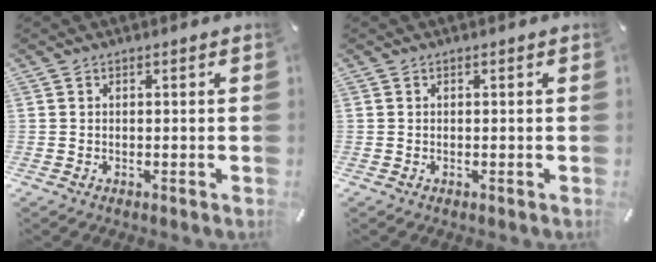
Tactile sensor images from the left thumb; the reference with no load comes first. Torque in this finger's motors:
{"motor_torque": [0.02, 0.04, -0.02, 0.00, 0.00]}